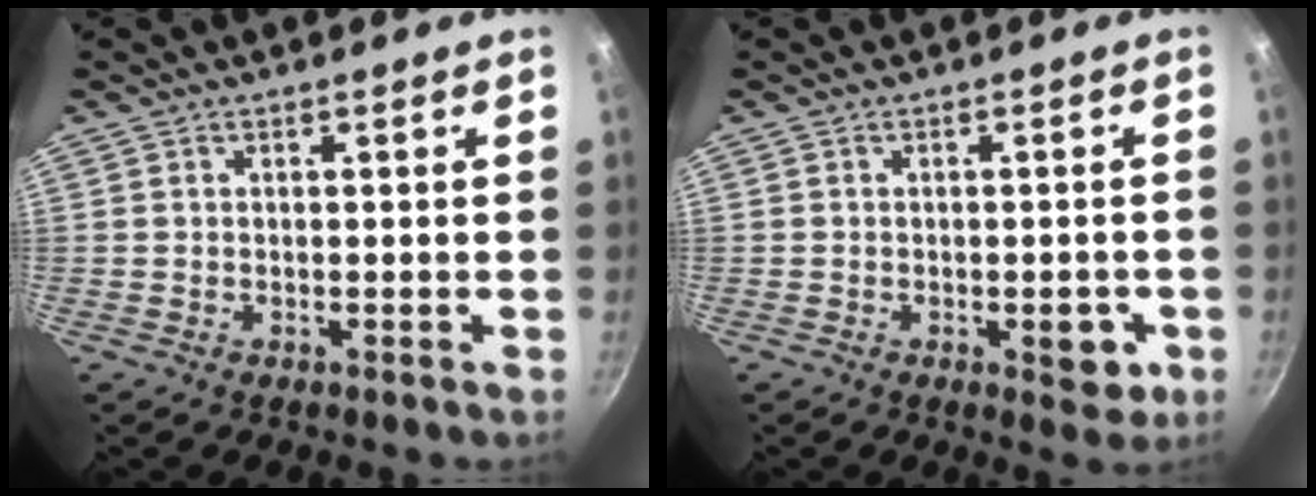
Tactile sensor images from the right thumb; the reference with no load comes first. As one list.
[{"total": 5.3, "force": [-1.7, 2.6, 4.2], "torque": [-0.031, 0.009, -0.016]}]